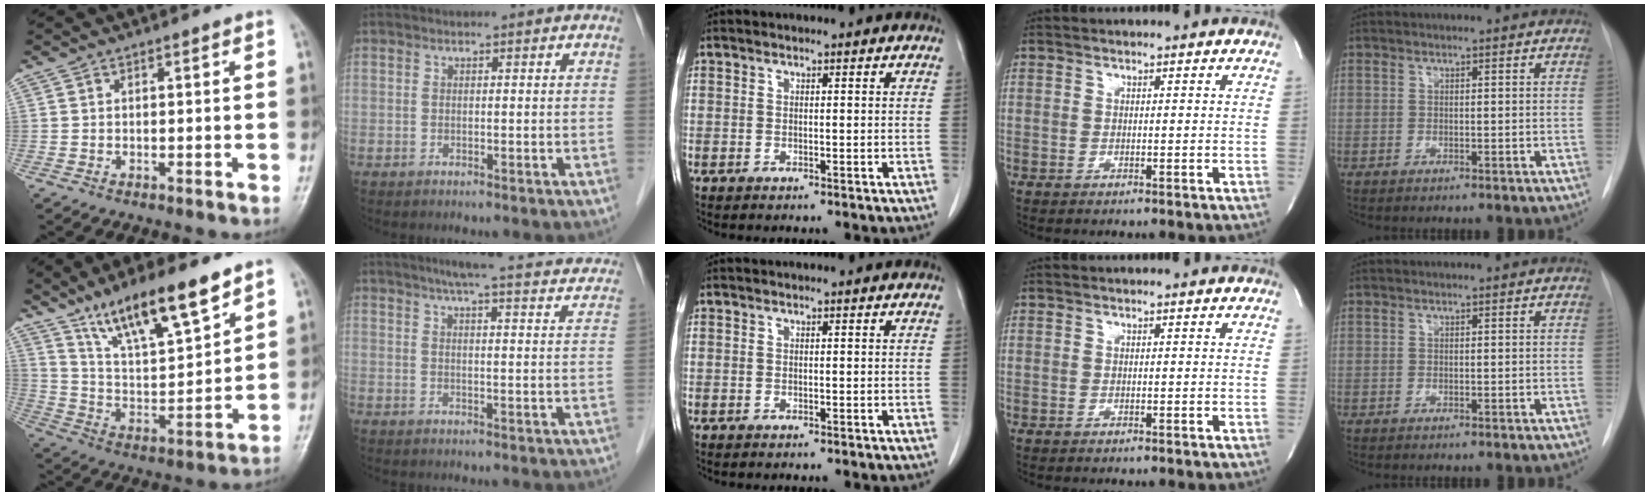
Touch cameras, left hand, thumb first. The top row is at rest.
{"thumb": {"total": 17.0, "force": [11.6, 4.2, 11.6], "torque": [-0.184, -0.052, 0.220]}, "index": {"total": 21.5, "force": [19.4, 1.9, 9.2], "torque": [-0.117, -0.011, 0.224]}}